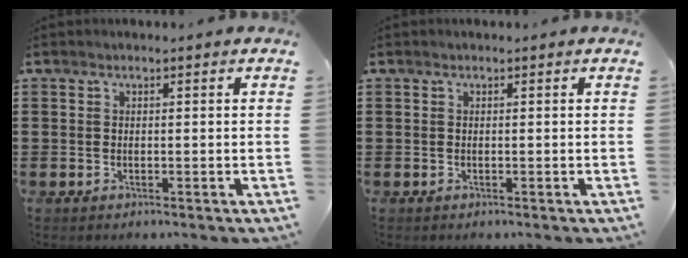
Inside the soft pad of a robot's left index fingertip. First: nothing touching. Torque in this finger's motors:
{"motor_torque": [0.00, 0.00, 0.00, 0.00]}